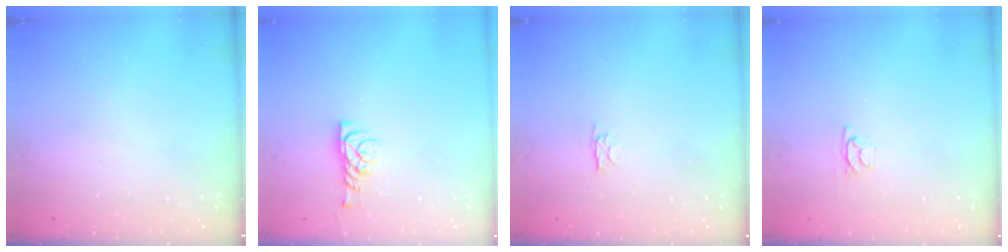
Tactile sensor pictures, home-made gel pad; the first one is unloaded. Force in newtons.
{"total": 6.1, "press": 6.1, "slide": 0.4}
{"total": 2.8, "press": 2.7, "slide": 0.4}
{"total": 3.3, "press": 3.3, "slide": 0.5}